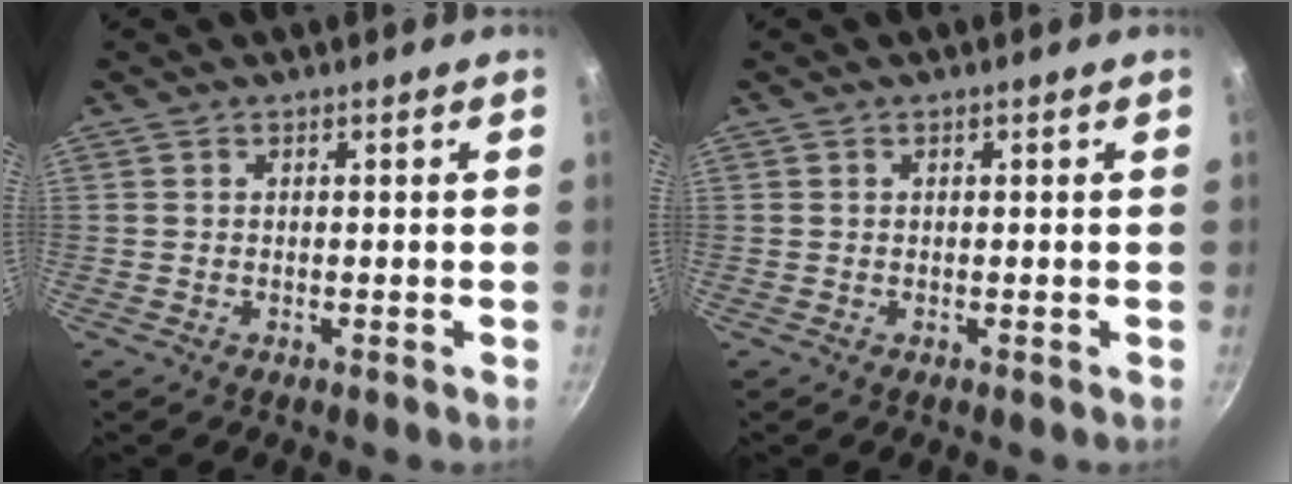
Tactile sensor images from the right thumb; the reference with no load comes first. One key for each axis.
{"total": 0.0}